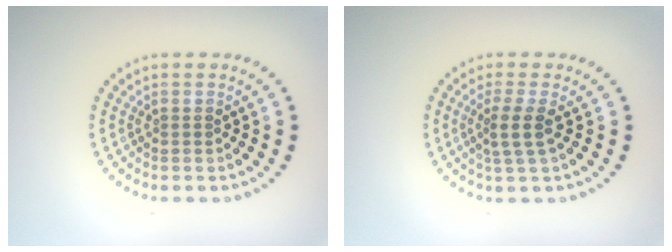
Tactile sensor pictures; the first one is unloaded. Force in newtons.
{"total": 2.2, "press": 1.7, "slide": 1.3}